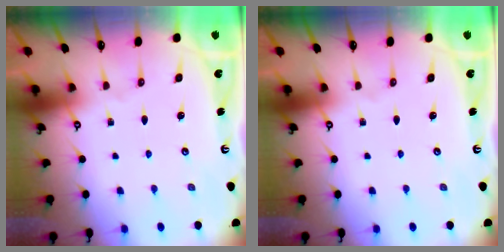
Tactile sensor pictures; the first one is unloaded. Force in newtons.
{"total": 0.0}